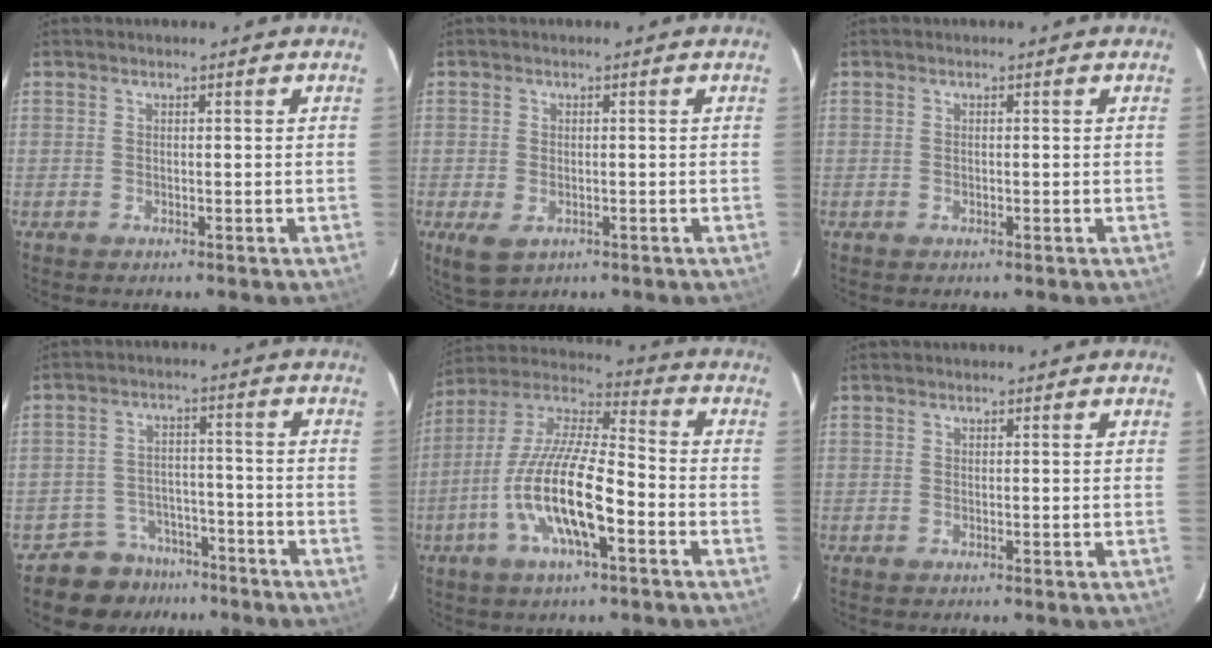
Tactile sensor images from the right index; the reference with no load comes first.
{"total": 5.7, "force": [-2.1, 3.7, 3.9], "torque": [-0.082, -0.014, -0.030]}
{"total": 0.0}
{"total": 7.9, "force": [-6.3, 4.7, 0.5], "torque": [-0.023, 0.025, -0.091]}
{"total": 16.7, "force": [-6.3, 4.3, 14.9], "torque": [-0.295, -0.009, -0.127]}
{"total": 0.0}